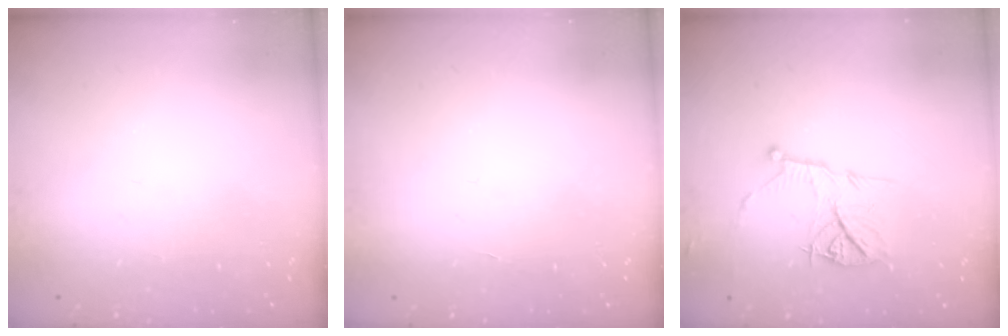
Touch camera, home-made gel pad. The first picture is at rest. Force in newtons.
{"total": 1.8, "press": 1.8, "slide": 0.1}
{"total": 10.3, "press": 10.3, "slide": 0.6}